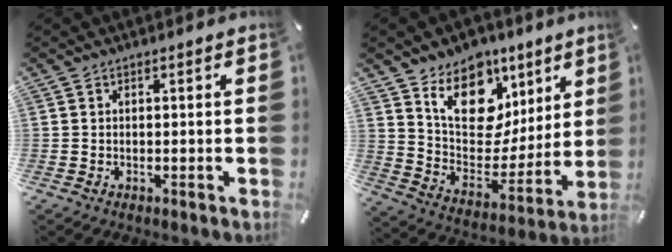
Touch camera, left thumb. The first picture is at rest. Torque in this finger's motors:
{"motor_torque": [0.70, 0.50, 1.70, -1.07, 0.30]}